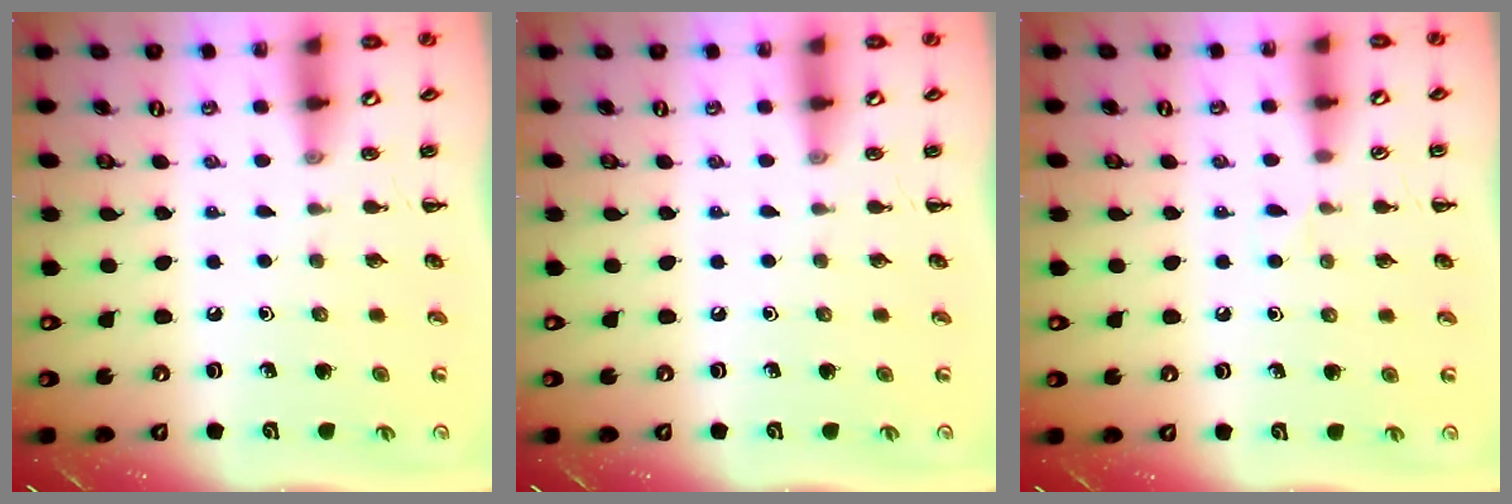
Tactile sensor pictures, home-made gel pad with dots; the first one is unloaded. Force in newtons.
{"total": 0.0}
{"total": 3.4, "press": 3.2, "slide": 1.2}